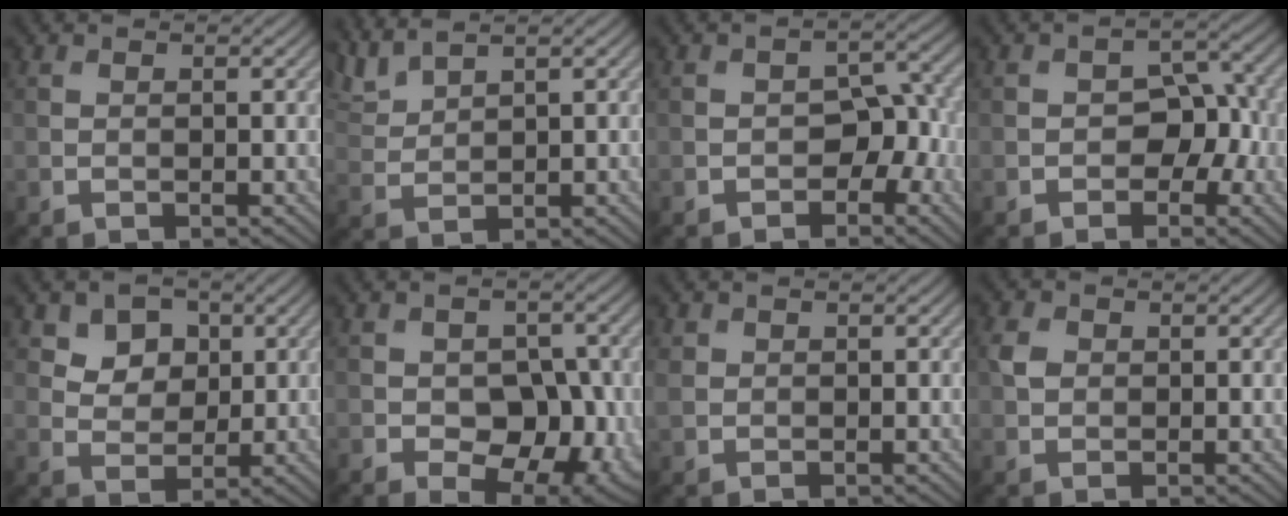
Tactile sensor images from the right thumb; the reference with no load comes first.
{"total": 3.8, "force": [3.3, 0.7, 1.8], "torque": [-0.055, 0.013, 0.077]}
{"total": 4.7, "force": [-1.8, 3.2, 2.9], "torque": [-0.031, 0.001, -0.030]}
{"total": 4.6, "force": [-1.3, 3.4, 2.8], "torque": [-0.023, 0.003, -0.028]}
{"total": 5.1, "force": [2.7, 3.7, 2.2], "torque": [-0.049, -0.022, 0.059]}
{"total": 8.9, "force": [-1.6, 6.1, 6.2], "torque": [-0.092, -0.019, -0.019]}
{"total": 1.9, "force": [0.8, 1.5, 0.7], "torque": [-0.022, -0.001, 0.017]}
{"total": 2.2, "force": [0.5, 1.8, 1.1], "torque": [-0.029, 0.003, 0.007]}